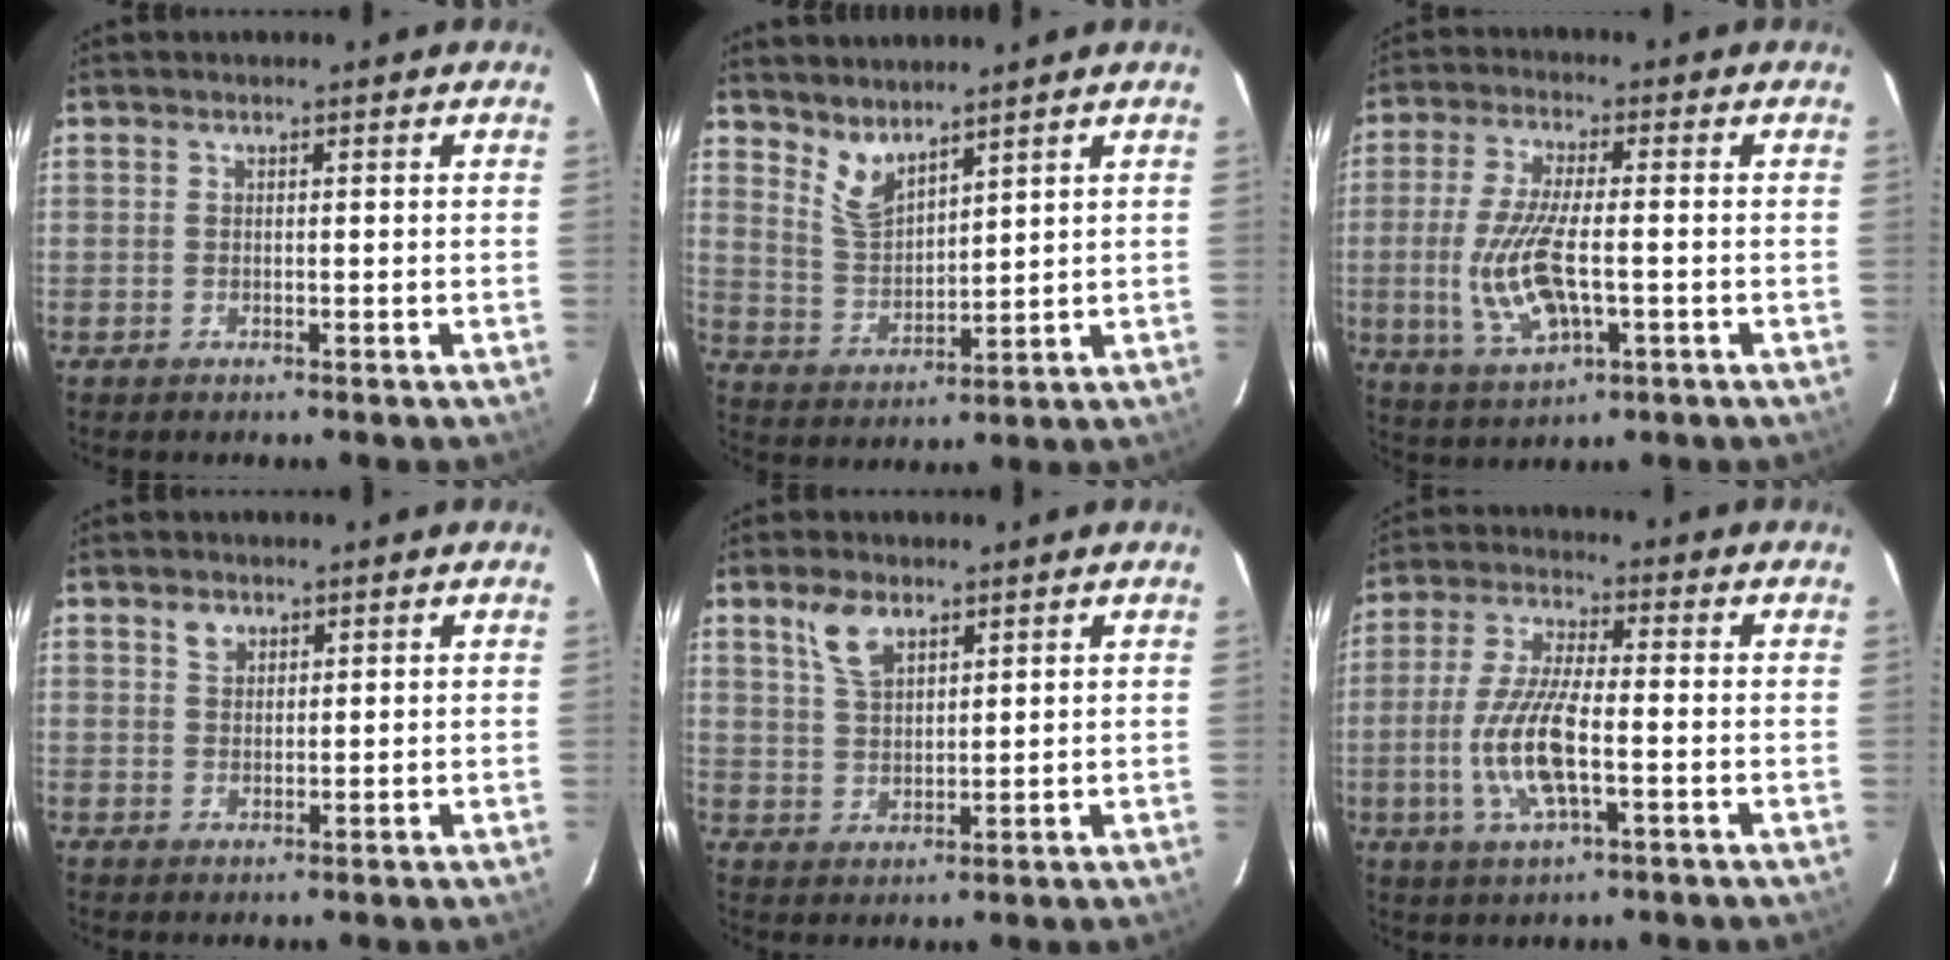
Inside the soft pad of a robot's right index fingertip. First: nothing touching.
{"total": 6.0, "force": [4.9, 1.8, 2.9], "torque": [-0.055, -0.007, 0.104]}
{"total": 12.2, "force": [-2.2, 4.1, 11.3], "torque": [-0.233, -0.012, -0.036]}
{"total": 2.2, "force": [1.4, 1.5, 0.8], "torque": [-0.013, 0.006, 0.025]}
{"total": 5.9, "force": [3.7, 2.9, 3.6], "torque": [-0.071, 0.009, 0.076]}
{"total": 11.7, "force": [-2.6, 3.2, 10.9], "torque": [-0.230, -0.004, -0.053]}